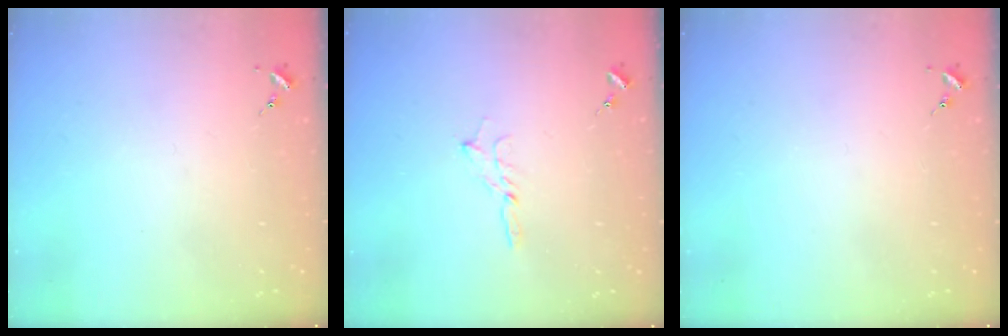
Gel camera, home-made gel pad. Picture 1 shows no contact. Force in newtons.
{"total": 2.9, "press": 2.9, "slide": 0.3}
{"total": 0.0}